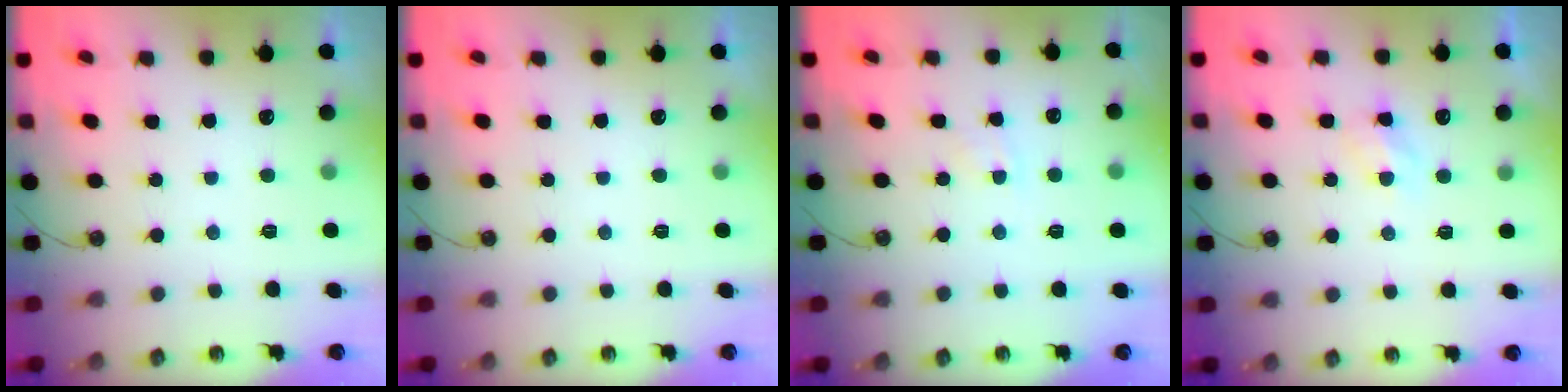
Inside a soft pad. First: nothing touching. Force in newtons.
{"total": 0.0}
{"total": 5.4, "press": 5.3, "slide": 0.7}
{"total": 3.8, "press": 3.7, "slide": 0.5}